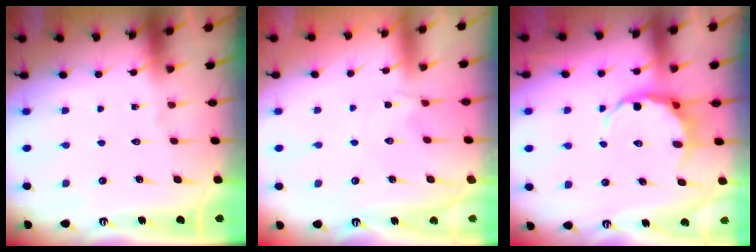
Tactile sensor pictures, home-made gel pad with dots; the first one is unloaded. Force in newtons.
{"total": 1.3, "press": 1.3, "slide": 0.4}
{"total": 6.4, "press": 6.0, "slide": 2.3}